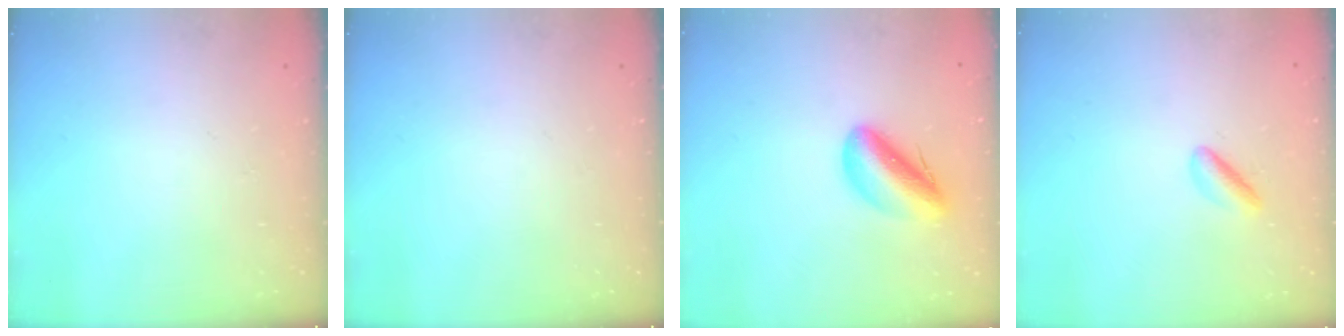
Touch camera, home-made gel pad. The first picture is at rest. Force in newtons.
{"total": 0.0}
{"total": 10.1, "press": 9.6, "slide": 3.0}
{"total": 3.2, "press": 3.1, "slide": 0.9}